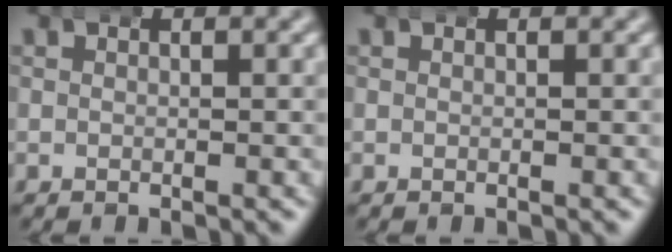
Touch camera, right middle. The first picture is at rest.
{"total": 0.0}